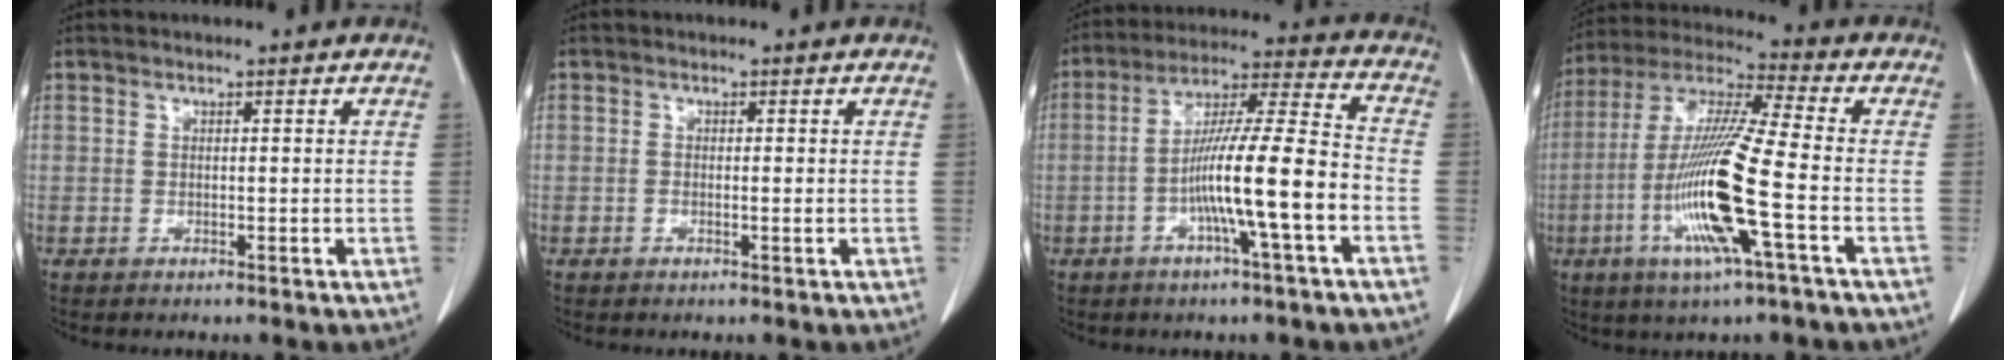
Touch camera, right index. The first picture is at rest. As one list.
[{"total": 0.7, "force": [-0.1, 0.1, 0.7], "torque": [-0.009, 0.001, 0.001]}, {"total": 13.5, "force": [-4.1, -0.2, 12.9], "torque": [-0.229, 0.010, -0.074]}, {"total": 16.0, "force": [-4.5, 0.0, 15.3], "torque": [-0.315, -0.014, -0.093]}]